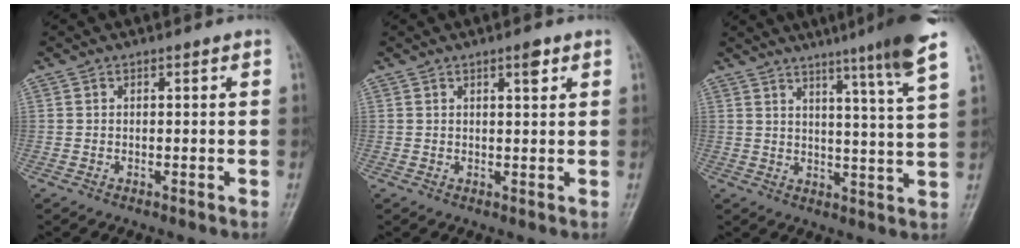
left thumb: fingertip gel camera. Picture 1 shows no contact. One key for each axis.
{"total": 2.4, "fx": 1.4, "fy": 0.7, "fz": 1.9, "tx": -0.023, "ty": -0.007, "tz": 0.021}
{"total": 13.5, "fx": 9.2, "fy": -0.7, "fz": 9.9, "tx": -0.143, "ty": -0.040, "tz": 0.112}